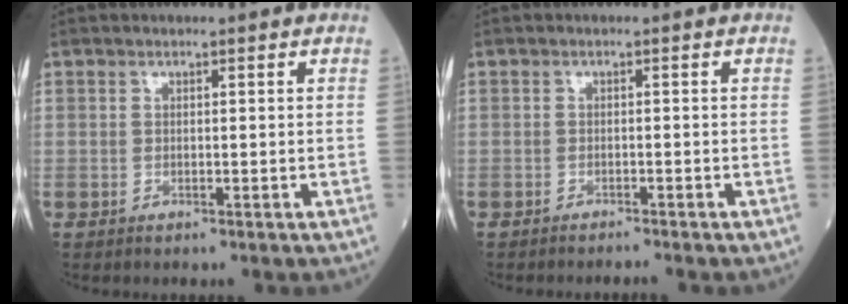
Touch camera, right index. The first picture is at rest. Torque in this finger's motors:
{"motor_torque": [-0.12, -0.05, -0.02, -0.01]}